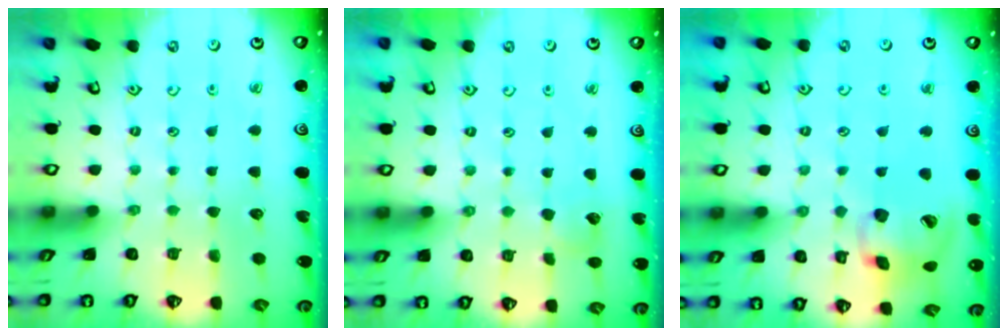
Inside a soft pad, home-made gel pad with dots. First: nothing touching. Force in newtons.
{"total": 5.9, "press": 5.9, "slide": 0.4}
{"total": 15.7, "press": 15.5, "slide": 2.4}